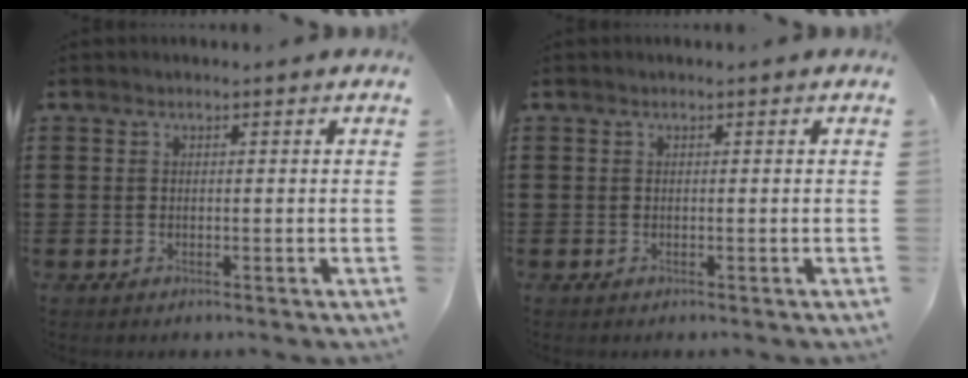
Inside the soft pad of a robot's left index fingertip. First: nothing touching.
{"total": 0.0}